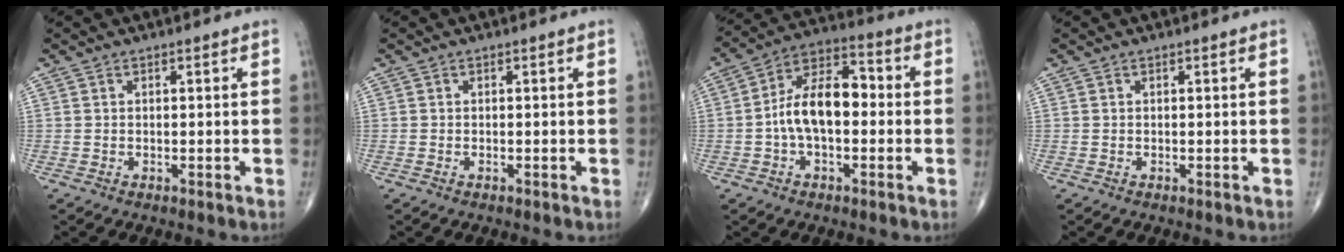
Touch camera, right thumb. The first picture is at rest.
{"total": 0.0}
{"total": 12.2, "force": [-1.0, 6.8, 10.1], "torque": [-0.168, 0.041, -0.027]}
{"total": 0.0}